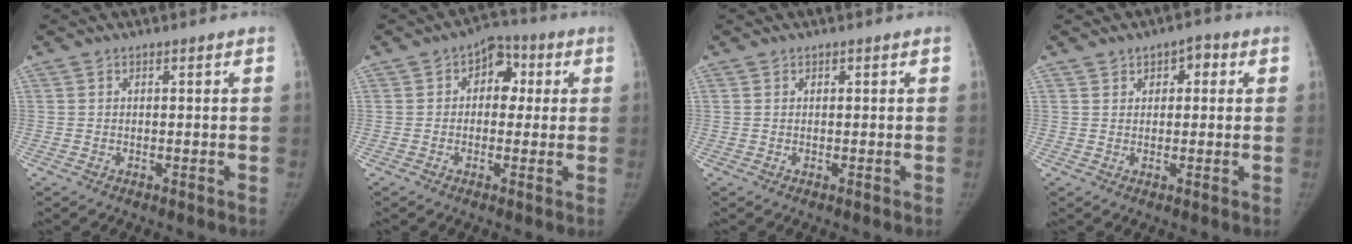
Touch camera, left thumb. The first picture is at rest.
{"total": 6.8, "force": [1.2, 5.1, 4.4], "torque": [-0.014, 0.014, 0.007]}
{"total": 0.0}
{"total": 3.7, "force": [1.4, 2.4, 2.4], "torque": [-0.010, 0.001, 0.016]}